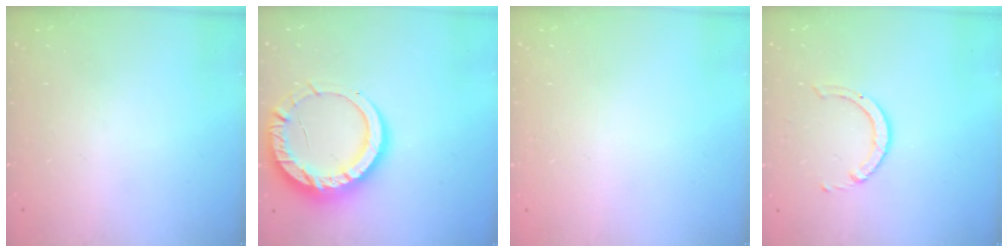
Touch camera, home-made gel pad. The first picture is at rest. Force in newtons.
{"total": 13.6, "press": 13.6, "slide": 1.2}
{"total": 2.5, "press": 2.5, "slide": 0.2}
{"total": 2.3, "press": 2.3, "slide": 0.3}